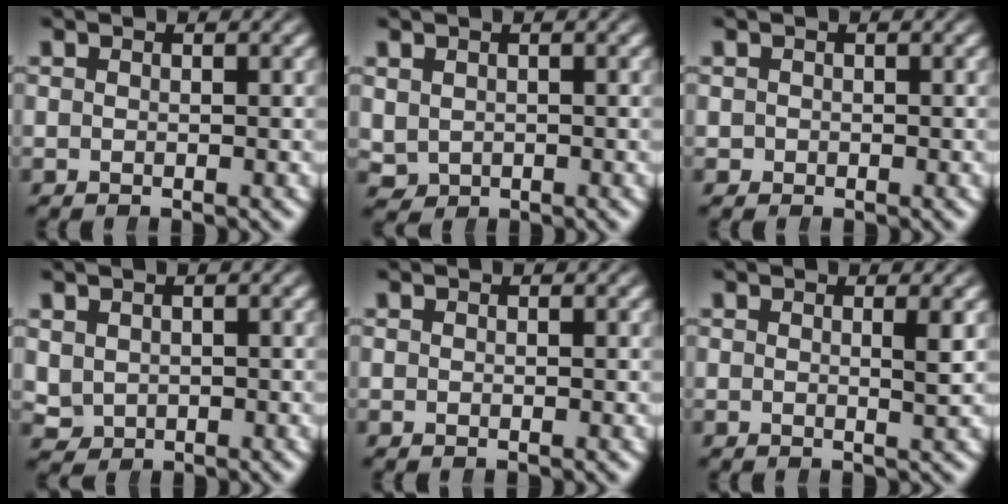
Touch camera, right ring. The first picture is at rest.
{"total": 1.9, "force": [0.2, 1.8, 0.5], "torque": [-0.029, -0.021, 0.021]}
{"total": 0.6, "force": [-0.2, 0.5, -0.3], "torque": [0.005, -0.002, -0.002]}
{"total": 2.6, "force": [0.4, 2.4, 0.8], "torque": [-0.041, -0.020, 0.022]}
{"total": 0.0}
{"total": 1.0, "force": [0.6, -0.2, 0.8], "torque": [-0.019, -0.008, 0.009]}